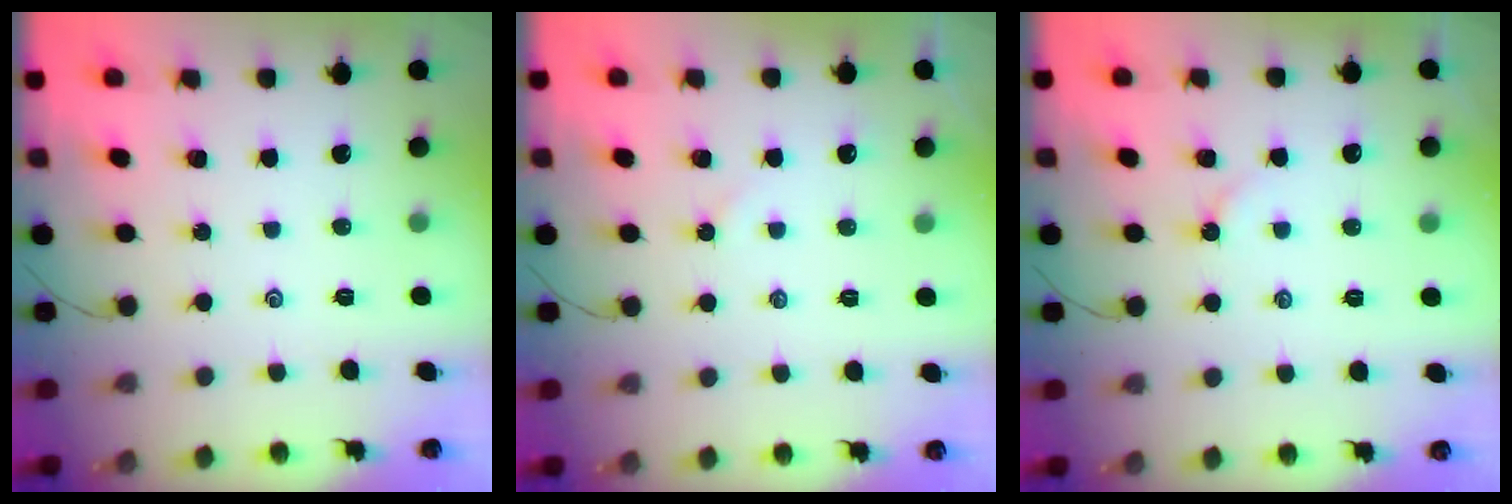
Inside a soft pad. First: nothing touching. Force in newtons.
{"total": 3.8, "press": 3.8, "slide": 0.4}
{"total": 2.1, "press": 2.1, "slide": 0.2}